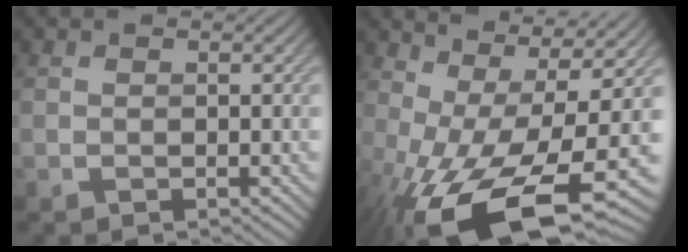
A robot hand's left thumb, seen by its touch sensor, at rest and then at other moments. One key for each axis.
{"total": 17.6, "fx": -4.4, "fy": 7.3, "fz": 15.5, "tx": -0.291, "ty": -0.033, "tz": -0.059}